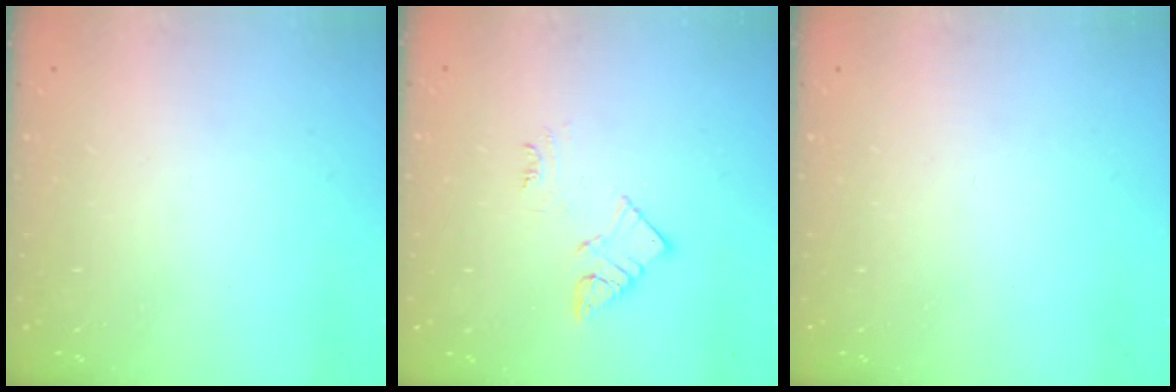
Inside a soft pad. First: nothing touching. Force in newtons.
{"total": 6.9, "press": 6.8, "slide": 0.3}
{"total": 0.0}